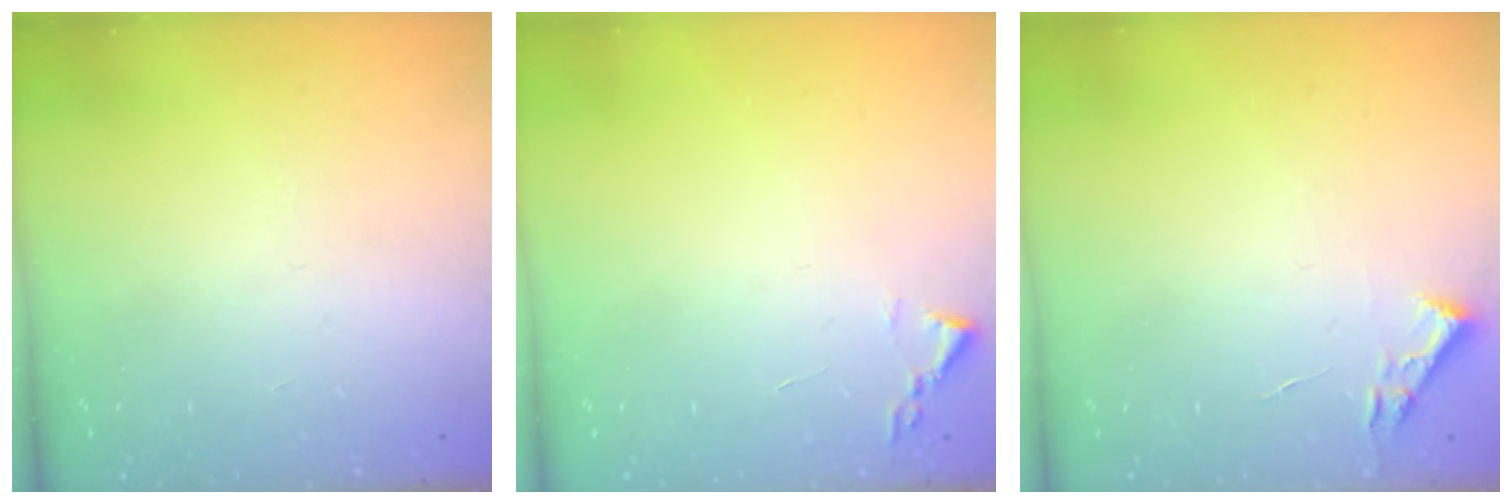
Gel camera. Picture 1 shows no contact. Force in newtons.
{"total": 1.9, "press": 1.8, "slide": 0.3}
{"total": 2.7, "press": 2.7, "slide": 0.4}